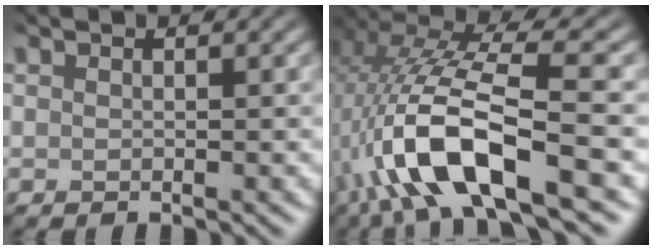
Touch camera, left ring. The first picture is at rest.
{"total": 10.4, "force": [-3.8, 3.0, 9.2], "torque": [-0.181, 0.008, -0.072]}